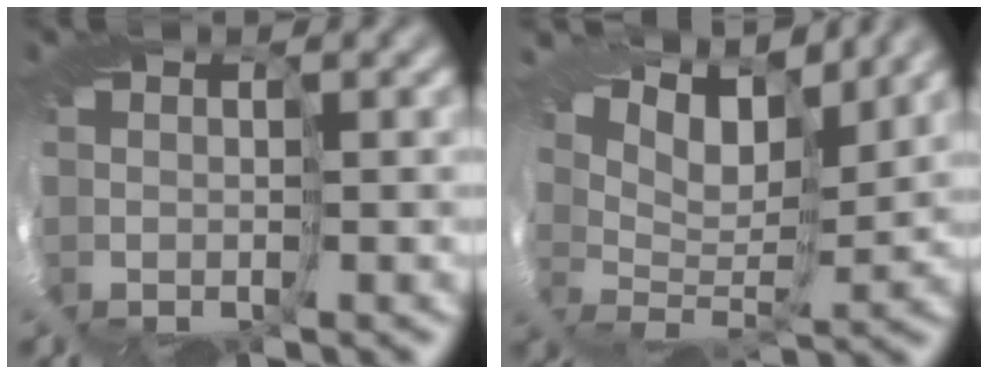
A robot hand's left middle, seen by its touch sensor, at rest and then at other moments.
{"total": 7.1, "force": [6.6, 0.2, 2.6], "torque": [-0.056, 0.024, 0.068]}